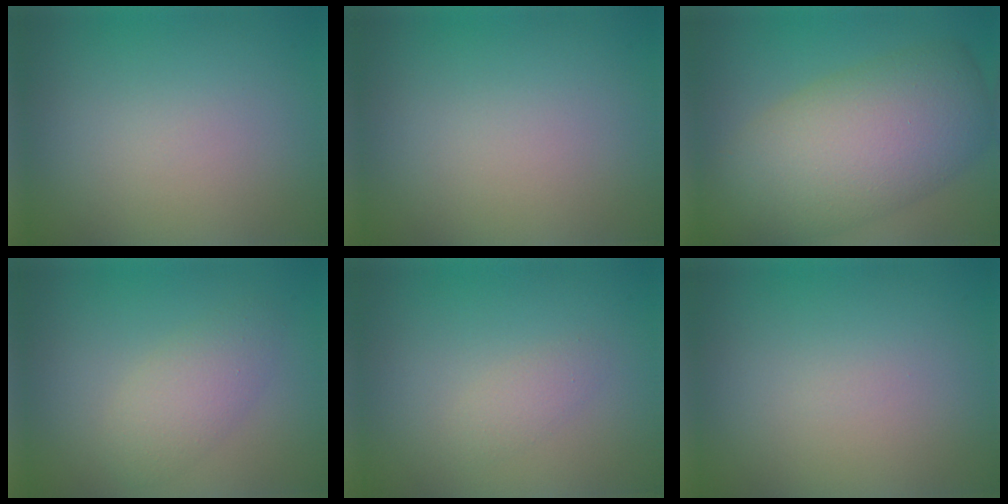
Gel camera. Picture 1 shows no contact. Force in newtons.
{"total": 0.0}
{"total": 10.0, "press": 10.0, "slide": 0.5}
{"total": 2.7, "press": 2.7, "slide": 0.0}
{"total": 1.2, "press": 1.2, "slide": 0.0}
{"total": 0.0}